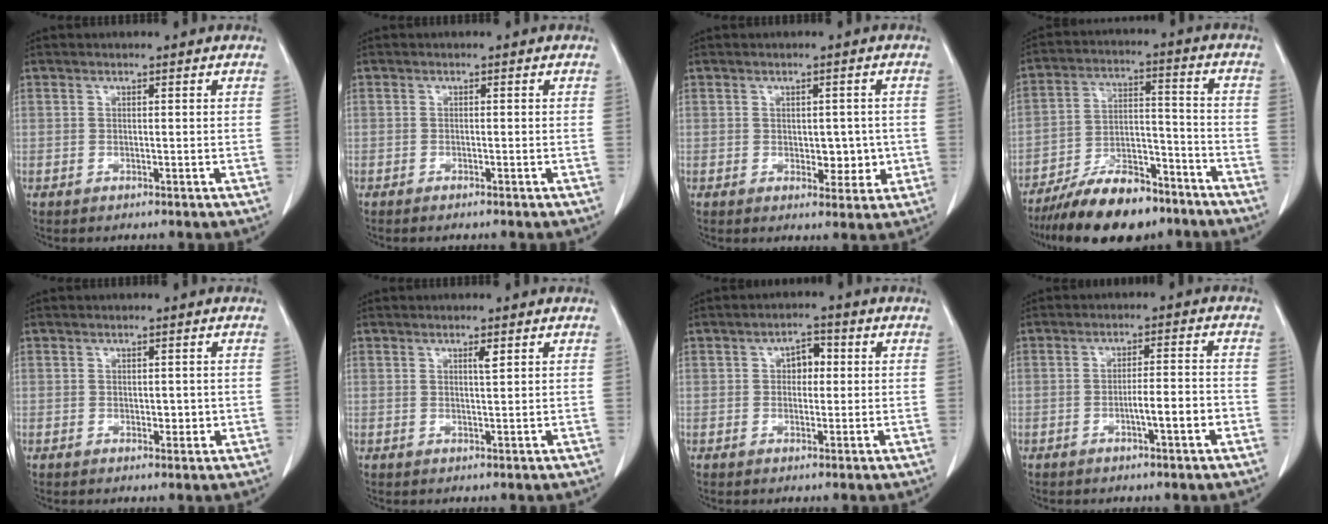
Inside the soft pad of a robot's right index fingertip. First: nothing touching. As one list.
[{"total": 1.2, "force": [-1.0, 0.1, 0.6], "torque": [-0.013, -0.002, -0.011]}, {"total": 4.1, "force": [-0.2, 2.6, 3.2], "torque": [-0.027, 0.001, 0.007]}, {"total": 14.4, "force": [-11.2, 5.1, 7.4], "torque": [-0.117, 0.018, -0.189]}, {"total": 1.8, "force": [0.0, 1.2, 1.3], "torque": [-0.011, 0.001, 0.006]}, {"total": 1.3, "force": [0.6, 0.0, 1.1], "torque": [-0.021, -0.003, 0.010]}, {"total": 3.3, "force": [0.5, 2.0, 2.6], "torque": [-0.036, 0.014, 0.006]}, {"total": 4.7, "force": [-1.8, 0.3, 4.3], "torque": [-0.063, 0.006, -0.025]}]